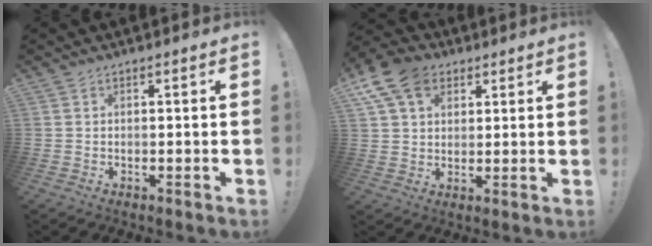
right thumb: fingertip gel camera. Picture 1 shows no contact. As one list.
[{"total": 13.1, "force": [6.1, 9.3, 6.8], "torque": [-0.123, -0.021, 0.121]}]